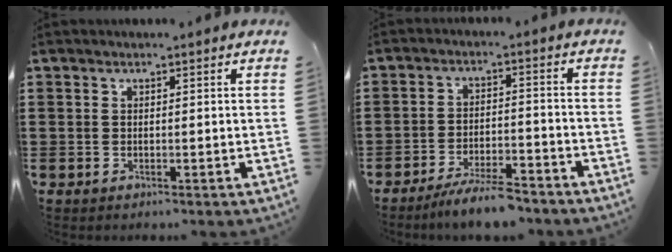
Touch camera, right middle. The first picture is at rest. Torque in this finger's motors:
{"motor_torque": [2.14, 0.00, 0.32, 0.12]}